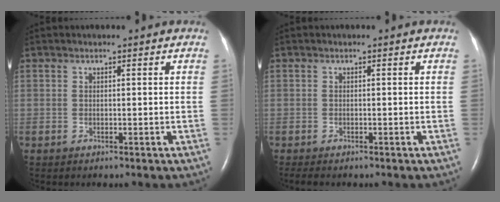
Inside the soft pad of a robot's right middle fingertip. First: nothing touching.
{"total": 1.6, "force": [-1.3, 0.4, 0.9], "torque": [-0.018, -0.006, -0.016]}